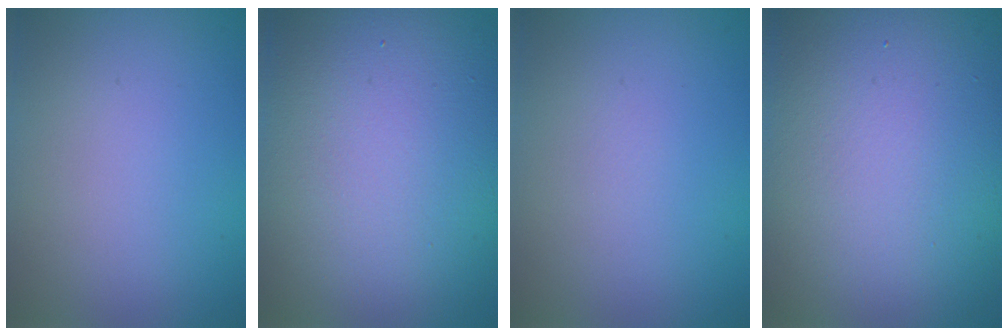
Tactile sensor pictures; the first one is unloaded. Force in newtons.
{"total": 16.4, "press": 16.4, "slide": 1.5}
{"total": 0.0}
{"total": 20.5, "press": 20.4, "slide": 1.1}